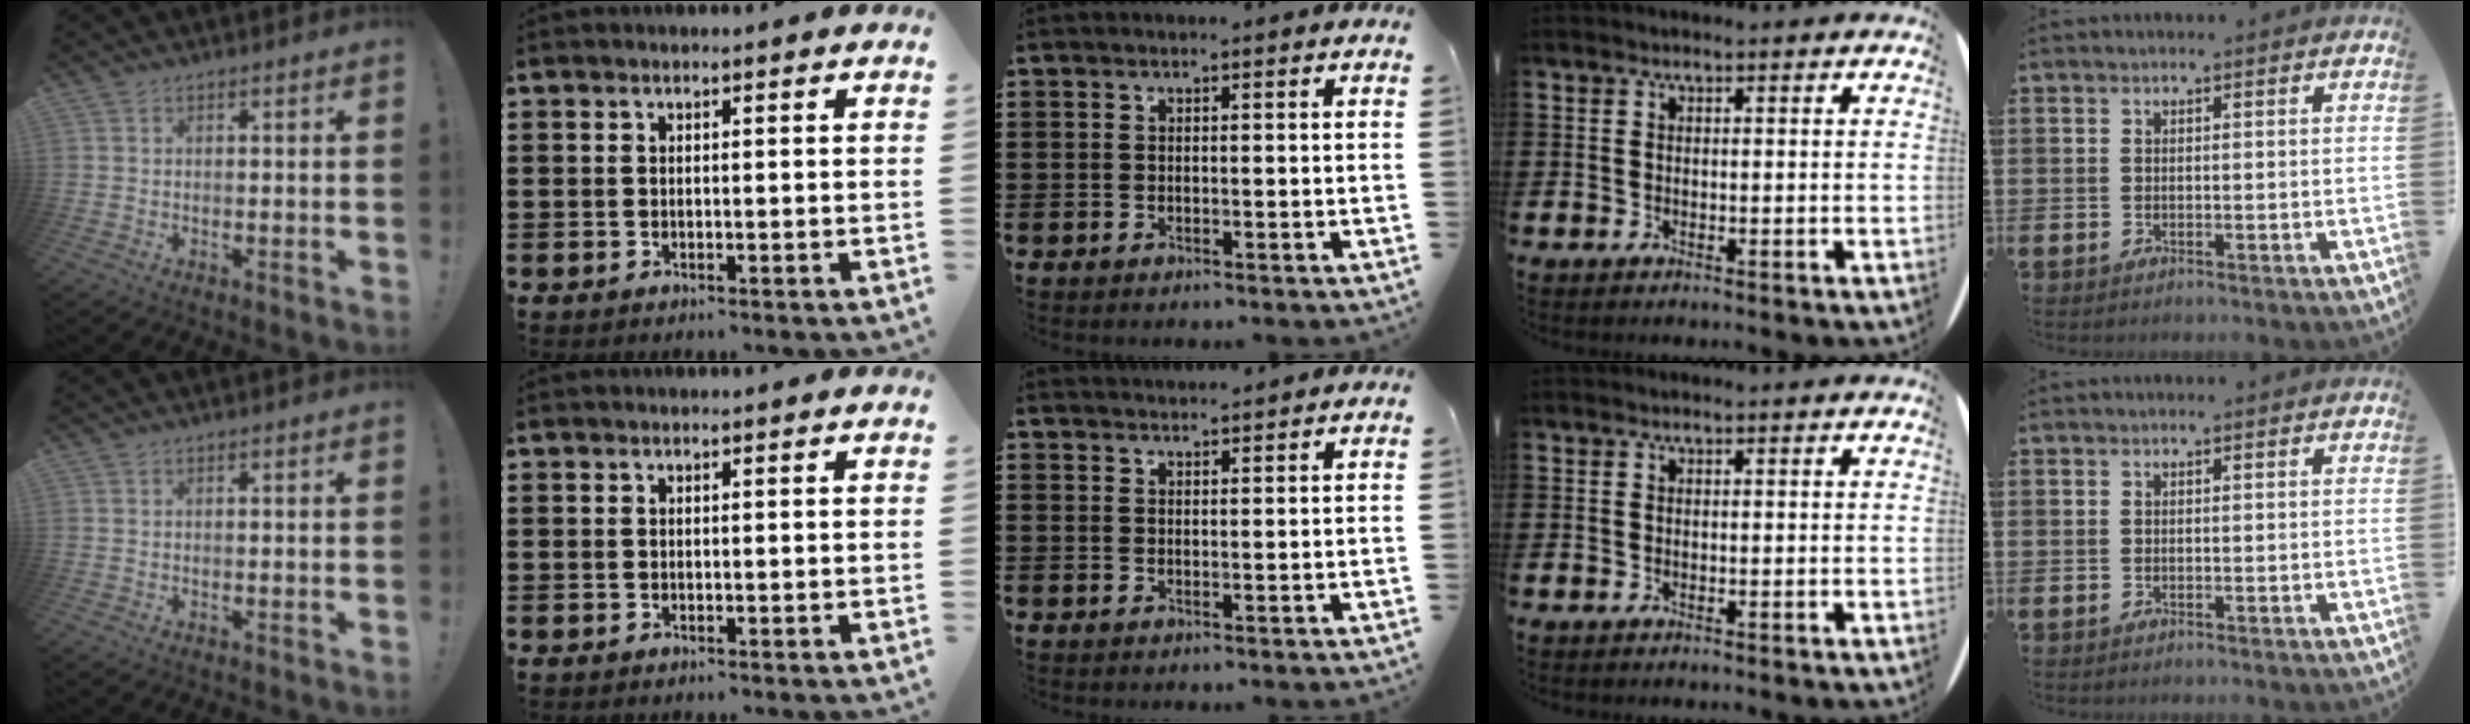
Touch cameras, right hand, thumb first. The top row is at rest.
{"middle": {"total": 1.8, "force": [1.8, 0.0, 0.0], "torque": [-0.005, 0.002, 0.034]}}